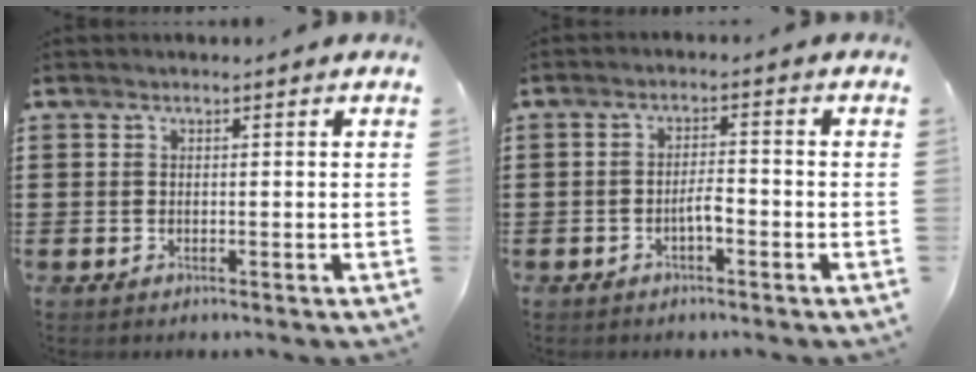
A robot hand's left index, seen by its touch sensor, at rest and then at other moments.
{"total": 2.7, "force": [-1.3, 0.7, 2.2], "torque": [-0.042, 0.008, -0.026]}